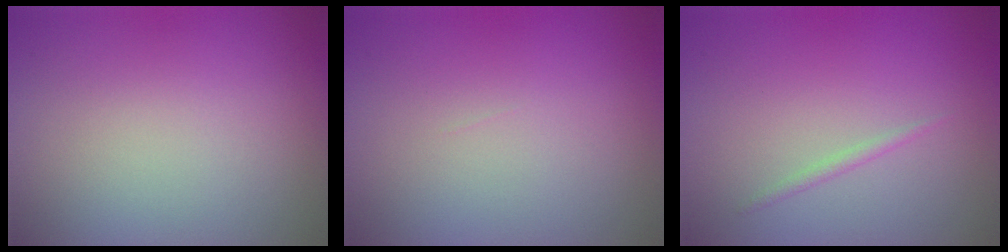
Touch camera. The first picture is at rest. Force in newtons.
{"total": 0.0}
{"total": 0.7, "press": 0.7, "slide": 0.1}